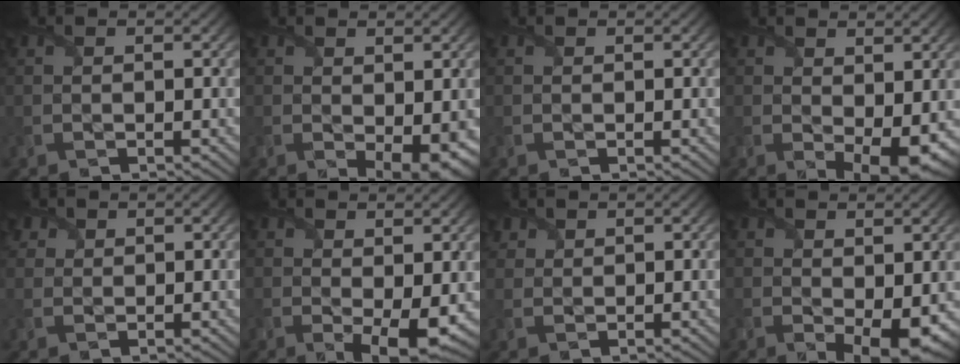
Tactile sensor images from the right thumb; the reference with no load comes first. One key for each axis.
{"total": 4.6, "fx": -0.5, "fy": 2.3, "fz": 3.9, "tx": -0.065, "ty": -0.020, "tz": 0.004}
{"total": 0.0}
{"total": 6.0, "fx": 0.1, "fy": 3.2, "fz": 5.1, "tx": -0.089, "ty": -0.026, "tz": 0.016}
{"total": 2.5, "fx": 1.6, "fy": 1.7, "fz": 0.7, "tx": -0.023, "ty": -0.002, "tz": 0.035}
{"total": 5.1, "fx": 0.3, "fy": 2.1, "fz": 4.6, "tx": -0.083, "ty": -0.018, "tz": 0.012}
{"total": 2.0, "fx": 1.5, "fy": 1.3, "fz": 0.4, "tx": -0.015, "ty": 0.001, "tz": 0.032}
{"total": 5.5, "fx": -0.3, "fy": 2.9, "fz": 4.6, "tx": -0.084, "ty": -0.024, "tz": 0.010}